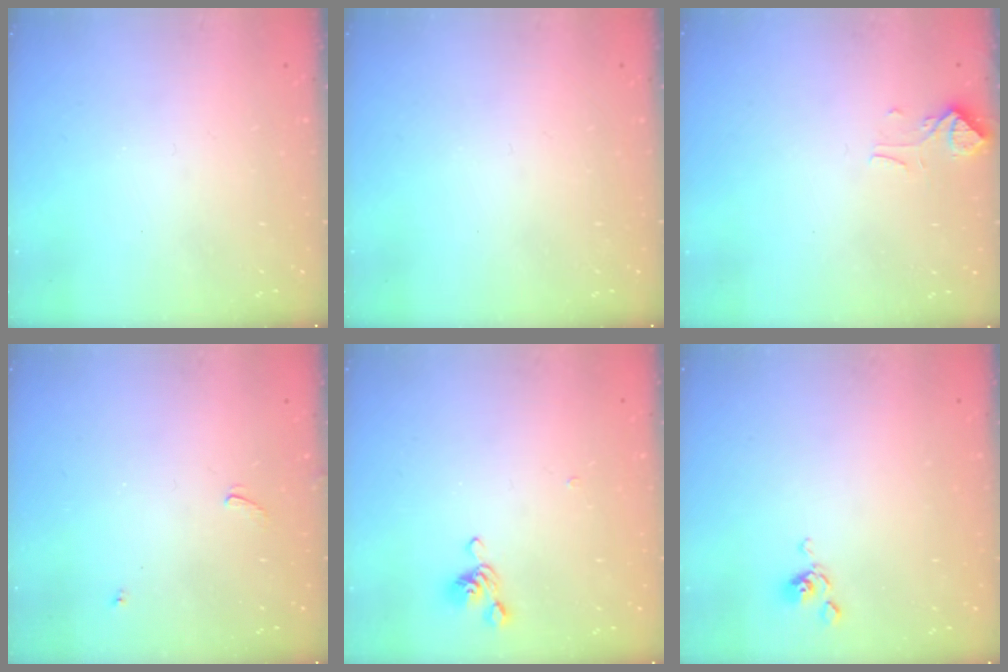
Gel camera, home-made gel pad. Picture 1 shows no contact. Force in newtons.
{"total": 0.0}
{"total": 2.6, "press": 2.5, "slide": 0.6}
{"total": 4.7, "press": 4.7, "slide": 0.4}
{"total": 5.4, "press": 5.4, "slide": 0.5}
{"total": 6.3, "press": 6.3, "slide": 0.8}